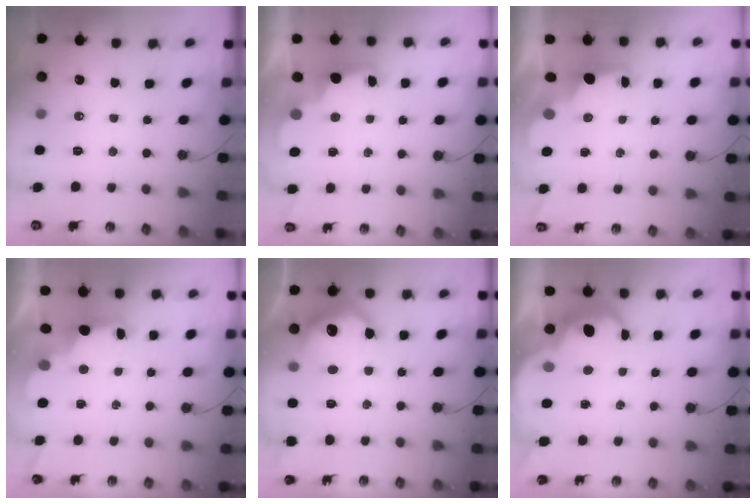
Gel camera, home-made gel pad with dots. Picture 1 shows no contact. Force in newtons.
{"total": 2.9, "press": 2.9, "slide": 0.6}
{"total": 2.1, "press": 2.0, "slide": 0.8}
{"total": 2.8, "press": 2.6, "slide": 0.9}
{"total": 12.4, "press": 12.4, "slide": 0.7}
{"total": 7.1, "press": 7.1, "slide": 0.5}